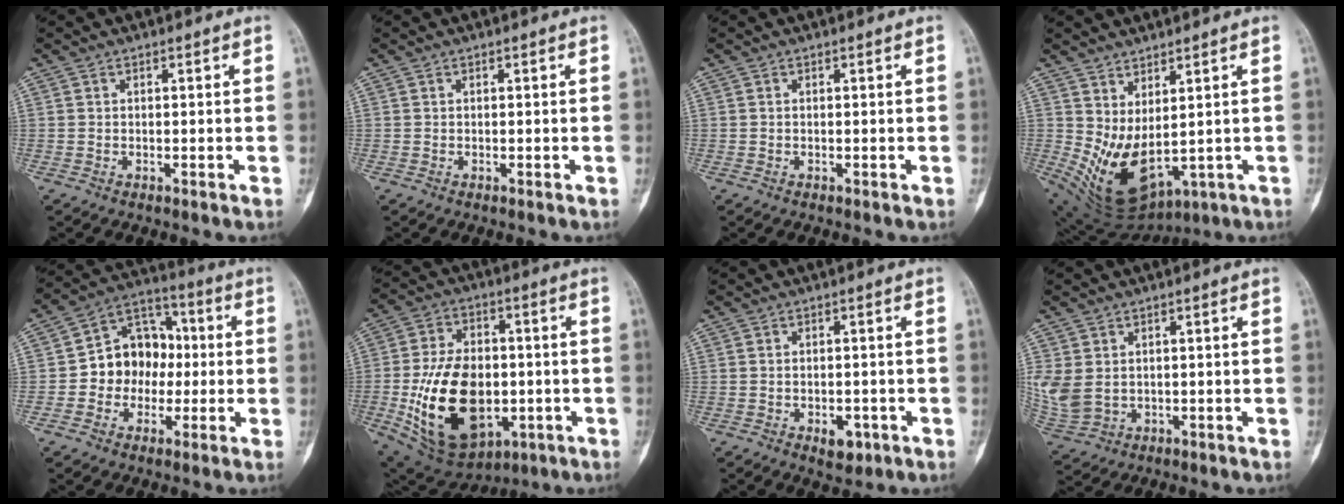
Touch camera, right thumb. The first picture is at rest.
{"total": 0.0}
{"total": 0.0}
{"total": 12.0, "force": [1.0, 6.1, 10.3], "torque": [-0.172, -0.030, 0.052]}
{"total": 12.4, "force": [-0.7, 10.3, 6.9], "torque": [-0.062, 0.037, -0.020]}
{"total": 22.1, "force": [-3.7, 14.1, 16.6], "torque": [-0.263, 0.003, -0.037]}
{"total": 3.8, "force": [-1.5, 2.4, 2.6], "torque": [-0.024, 0.008, -0.013]}
{"total": 8.5, "force": [0.8, 6.4, 5.4], "torque": [-0.133, -0.004, 0.035]}